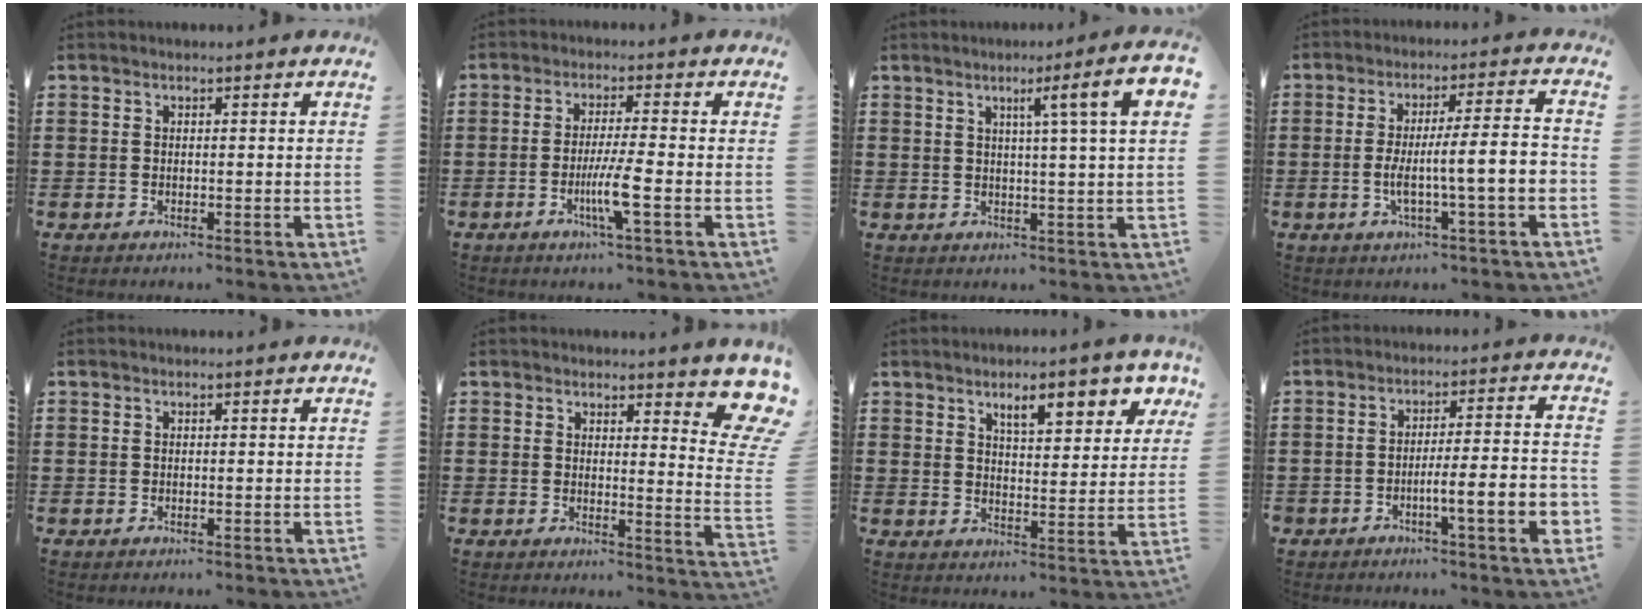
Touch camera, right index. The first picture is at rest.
{"total": 5.8, "force": [-2.0, -0.2, 5.5], "torque": [-0.106, -0.018, -0.039]}
{"total": 7.1, "force": [2.2, -0.3, 6.7], "torque": [-0.116, -0.010, 0.027]}
{"total": 8.6, "force": [-1.8, 0.7, 8.4], "torque": [-0.151, -0.002, -0.038]}
{"total": 0.0}
{"total": 5.4, "force": [4.4, 1.1, 3.0], "torque": [-0.045, -0.020, 0.075]}
{"total": 7.2, "force": [4.8, 2.0, 5.0], "torque": [-0.079, -0.011, 0.075]}
{"total": 7.3, "force": [-3.2, 1.0, 6.5], "torque": [-0.096, -0.008, -0.058]}